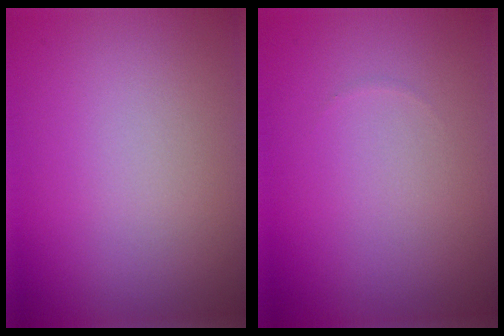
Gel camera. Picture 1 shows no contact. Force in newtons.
{"total": 0.0}